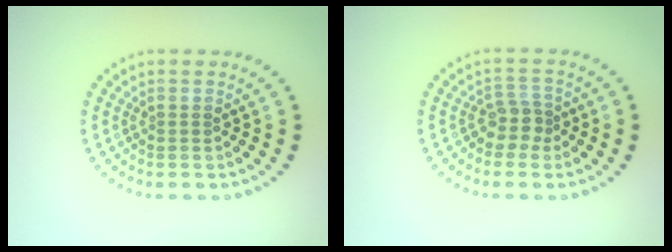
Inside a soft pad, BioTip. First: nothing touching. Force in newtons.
{"total": 2.0, "press": 1.6, "slide": 1.3}